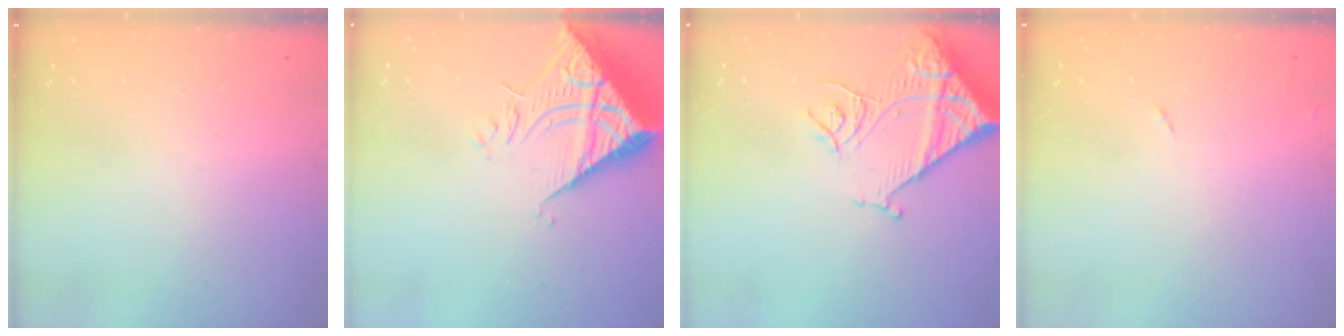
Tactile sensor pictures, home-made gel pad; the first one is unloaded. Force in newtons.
{"total": 10.7, "press": 10.6, "slide": 1.0}
{"total": 14.9, "press": 14.8, "slide": 1.6}
{"total": 4.6, "press": 4.6, "slide": 0.6}